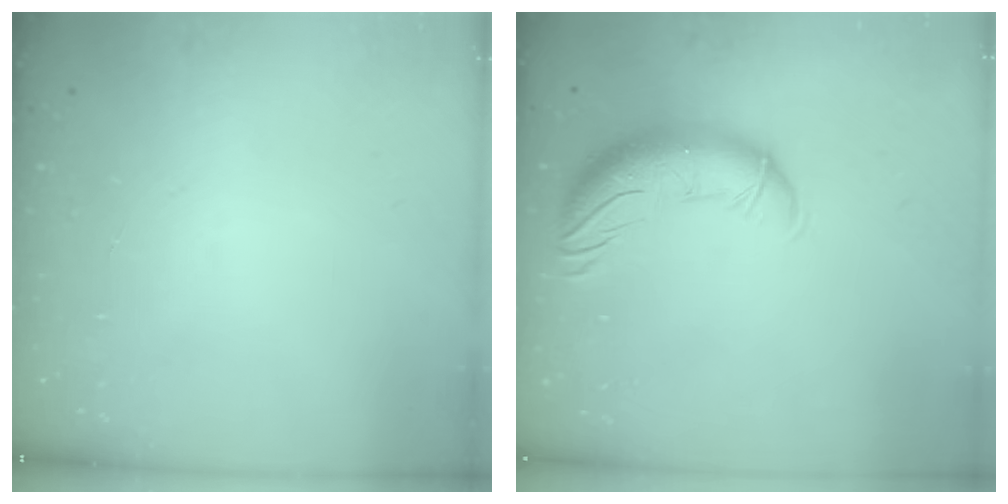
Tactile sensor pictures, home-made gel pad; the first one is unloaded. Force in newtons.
{"total": 12.4, "press": 12.0, "slide": 2.9}